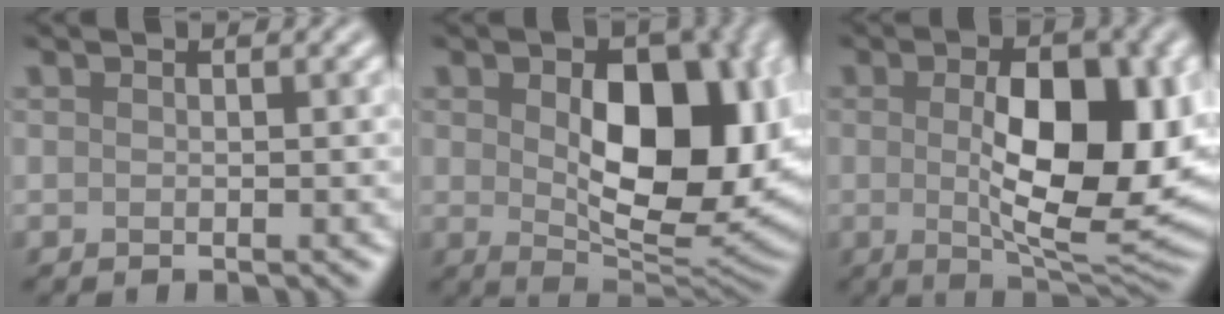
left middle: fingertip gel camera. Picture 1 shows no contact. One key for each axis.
{"total": 11.4, "fx": 1.2, "fy": 6.6, "fz": 9.3, "tx": -0.135, "ty": -0.013, "tz": 0.031}
{"total": 11.0, "fx": 0.3, "fy": 4.7, "fz": 9.9, "tx": -0.147, "ty": -0.003, "tz": 0.011}